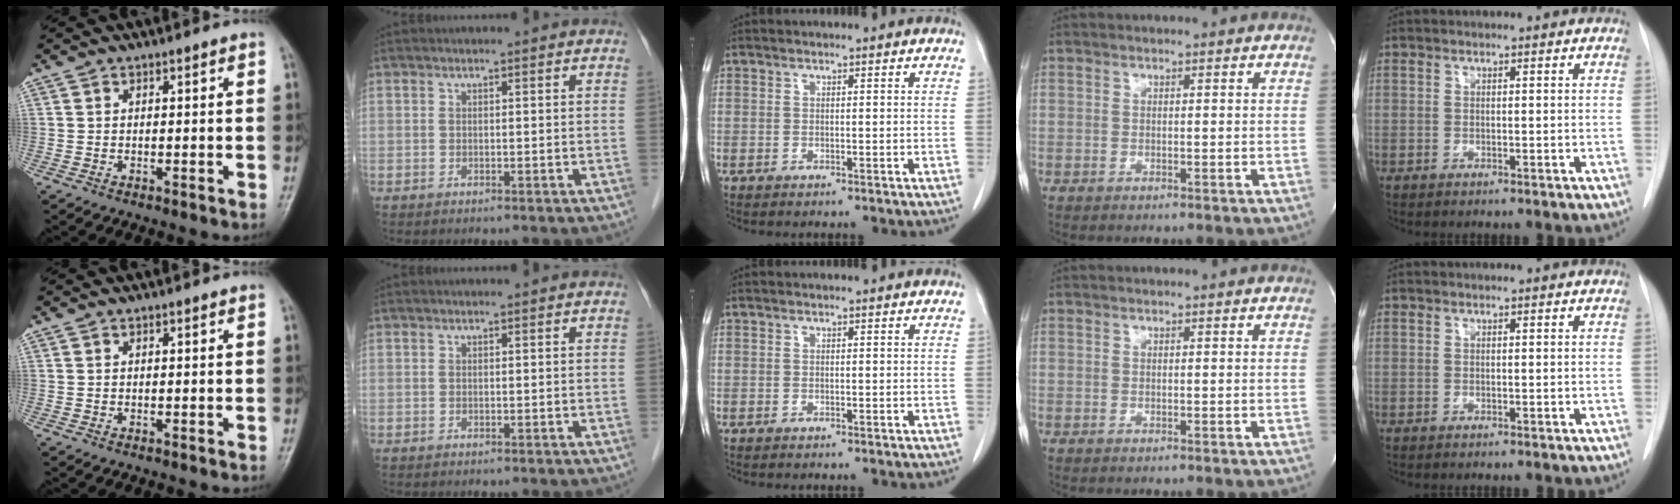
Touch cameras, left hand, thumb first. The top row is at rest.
{}